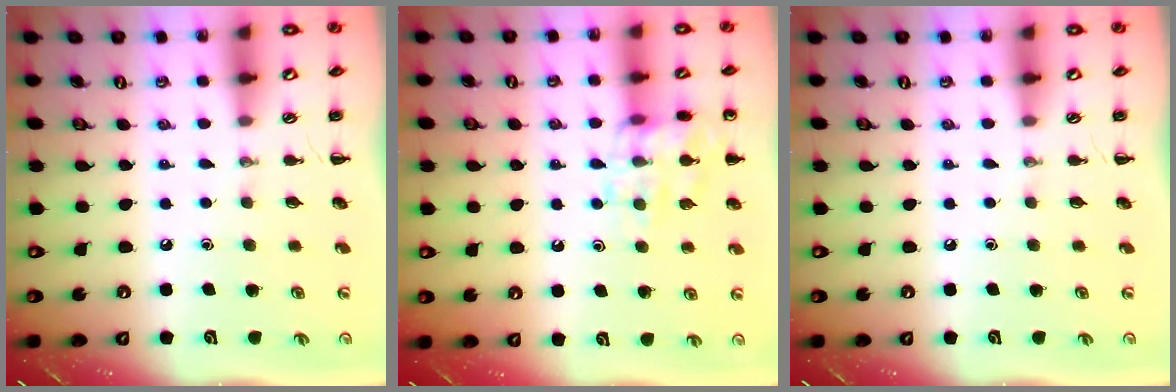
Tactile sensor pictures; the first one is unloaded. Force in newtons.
{"total": 13.3, "press": 13.2, "slide": 0.8}
{"total": 0.0}